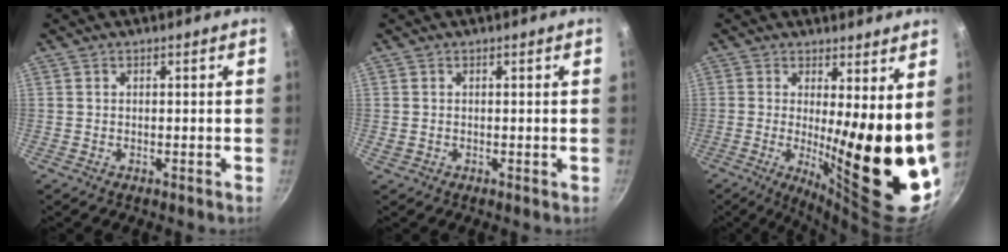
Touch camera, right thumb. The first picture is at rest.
{"total": 0.5, "force": [0.1, 0.2, 0.5], "torque": [-0.006, -0.001, 0.001]}
{"total": 19.0, "force": [1.6, 5.3, 18.1], "torque": [-0.226, -0.052, 0.034]}